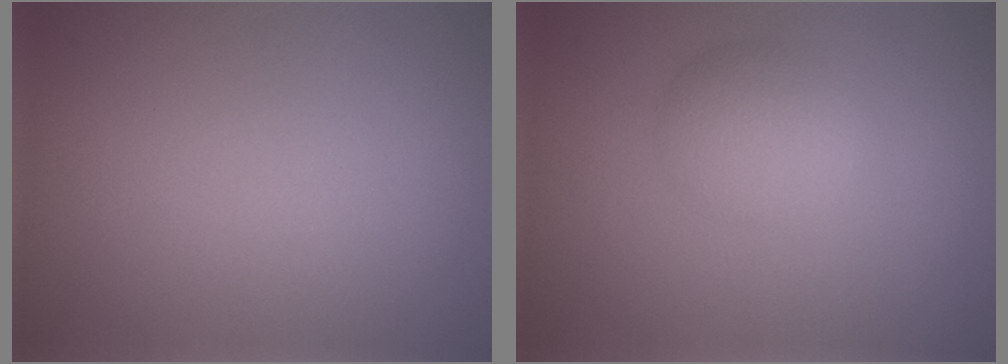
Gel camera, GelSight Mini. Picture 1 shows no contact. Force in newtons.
{"total": 3.1, "press": 3.1, "slide": 0.0}